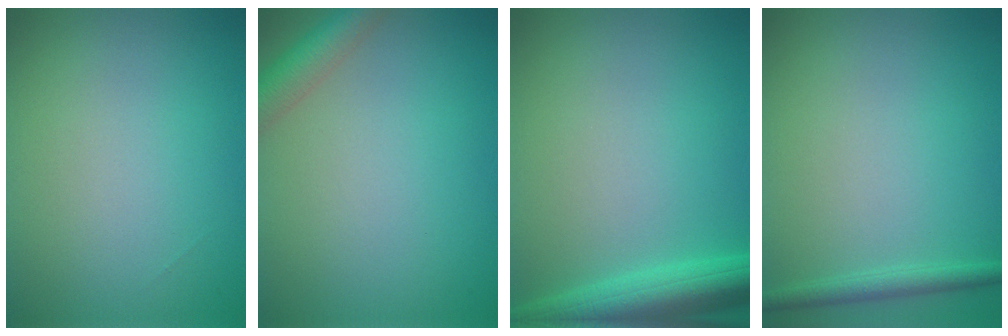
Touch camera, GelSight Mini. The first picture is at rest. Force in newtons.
{"total": 3.2, "press": 3.2, "slide": 0.2}
{"total": 5.1, "press": 5.1, "slide": 0.4}
{"total": 1.5, "press": 1.5, "slide": 0.1}